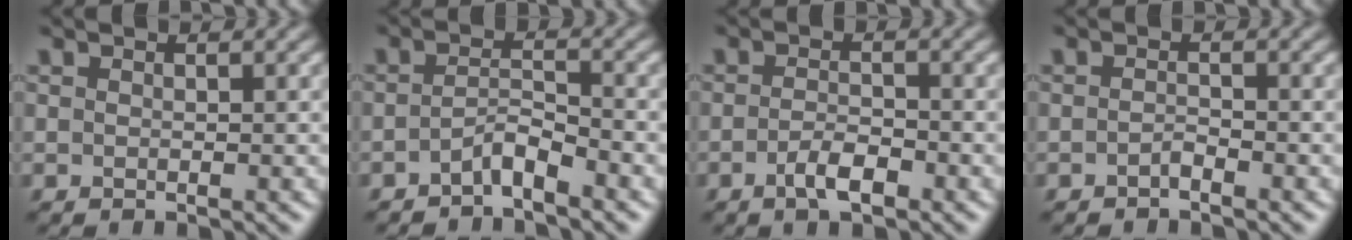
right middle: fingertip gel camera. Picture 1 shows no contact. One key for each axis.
{"total": 2.1, "fx": -1.6, "fy": 0.3, "fz": 1.3, "tx": -0.024, "ty": 0.007, "tz": -0.033}
{"total": 2.4, "fx": -1.3, "fy": 0.8, "fz": 1.8, "tx": -0.037, "ty": 0.000, "tz": -0.026}
{"total": 0.9, "fx": -0.7, "fy": 0.2, "fz": 0.5, "tx": -0.010, "ty": 0.003, "tz": -0.013}